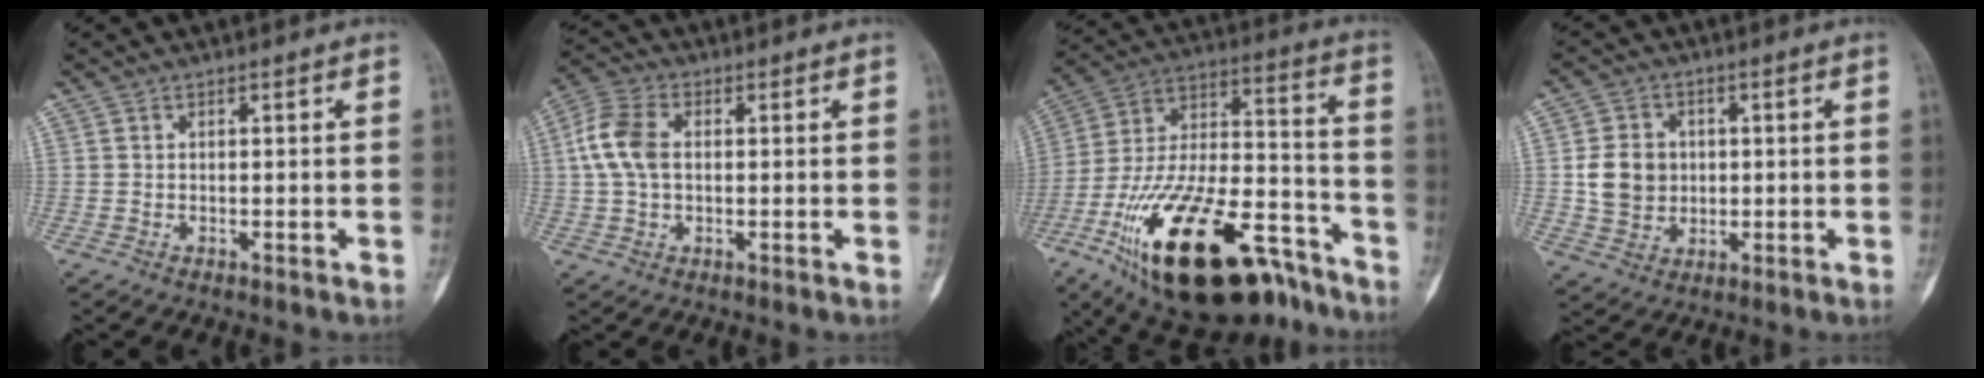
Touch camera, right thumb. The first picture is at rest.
{"total": 8.2, "force": [0.9, 5.2, 6.3], "torque": [-0.141, 0.018, 0.014]}
{"total": 31.8, "force": [-18.4, 13.5, 22.2], "torque": [-0.393, 0.065, -0.304]}
{"total": 8.2, "force": [0.4, 7.0, 4.1], "torque": [-0.049, 0.000, 0.010]}